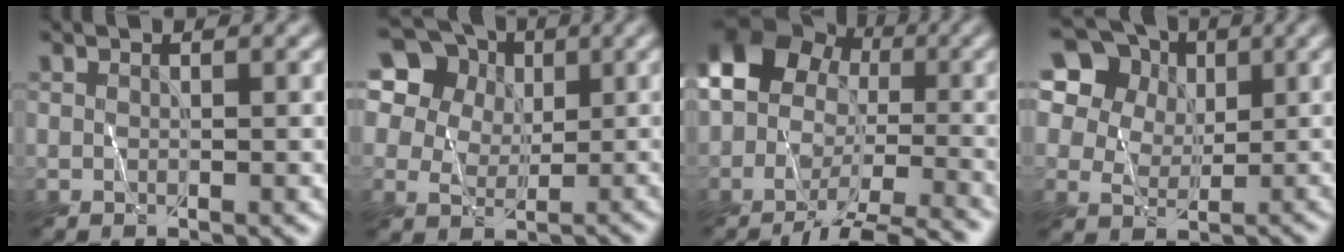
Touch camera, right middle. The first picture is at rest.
{"total": 14.5, "force": [6.9, 11.3, 5.8], "torque": [-0.162, 0.055, 0.128]}
{"total": 12.9, "force": [-4.6, 9.4, 7.7], "torque": [-0.119, -0.001, -0.075]}
{"total": 14.5, "force": [7.1, 11.3, 5.8], "torque": [-0.165, 0.049, 0.136]}